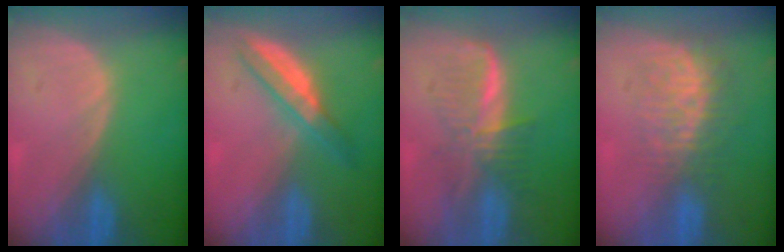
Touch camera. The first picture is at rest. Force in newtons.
{"total": 5.5, "press": 5.0, "slide": 2.2}
{"total": 6.1, "press": 6.1, "slide": 0.1}
{"total": 8.6, "press": 7.4, "slide": 4.4}